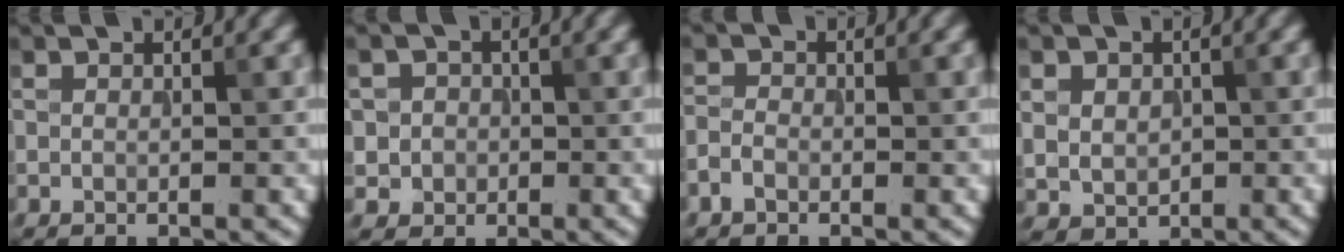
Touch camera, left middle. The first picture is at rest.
{"total": 2.4, "force": [-0.1, 2.4, 0.5], "torque": [0.009, 0.001, -0.006]}
{"total": 1.4, "force": [-0.9, 0.8, 0.7], "torque": [-0.013, 0.002, -0.023]}
{"total": 3.0, "force": [0.5, 2.6, 1.5], "torque": [-0.039, -0.005, 0.017]}